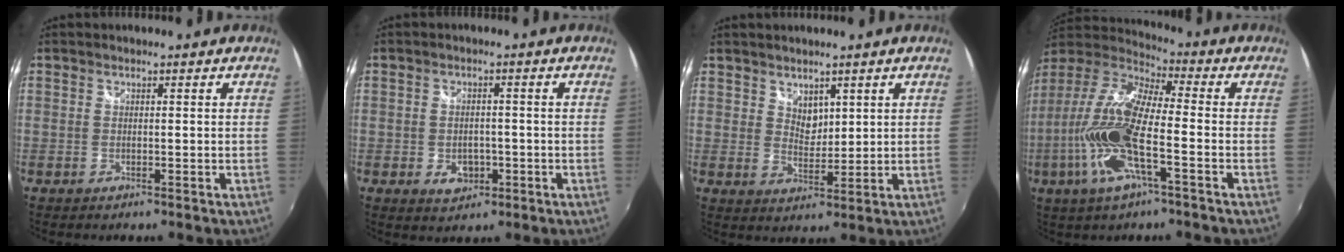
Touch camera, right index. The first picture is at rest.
{"total": 5.0, "force": [-1.6, 3.8, 2.8], "torque": [-0.056, -0.003, -0.020]}
{"total": 3.7, "force": [2.5, 2.4, 1.4], "torque": [-0.014, 0.000, 0.047]}
{"total": 17.7, "force": [-5.1, 4.5, 16.3], "torque": [-0.338, -0.014, -0.109]}